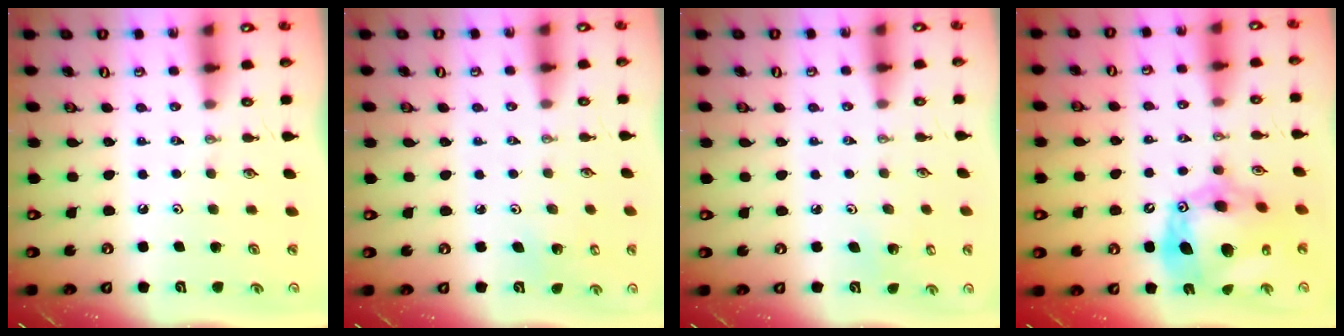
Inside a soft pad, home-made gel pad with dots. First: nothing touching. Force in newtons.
{"total": 2.0, "press": 2.0, "slide": 0.2}
{"total": 2.0, "press": 2.0, "slide": 0.2}
{"total": 19.3, "press": 19.2, "slide": 1.9}